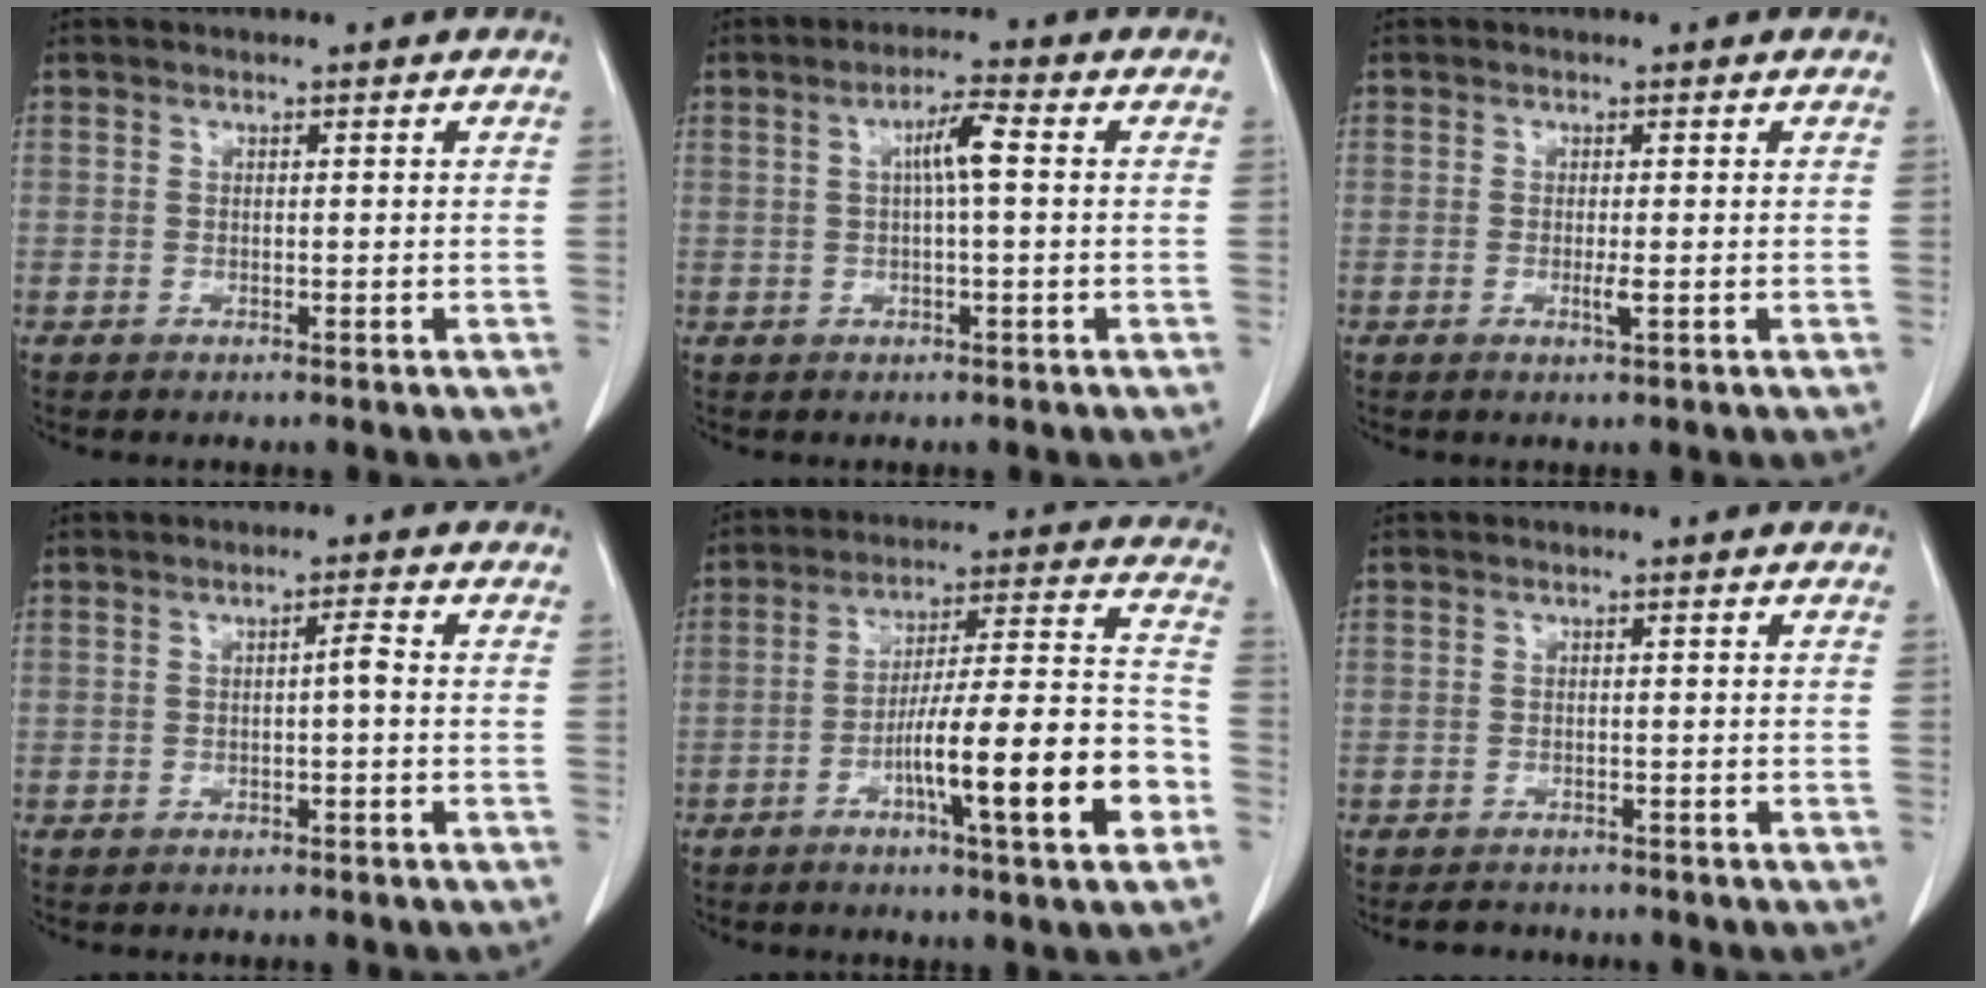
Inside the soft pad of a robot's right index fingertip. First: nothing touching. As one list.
[{"total": 4.3, "force": [0.7, 0.4, 4.2], "torque": [-0.075, 0.011, 0.010]}, {"total": 1.3, "force": [-0.3, 0.0, 1.3], "torque": [-0.023, -0.004, -0.005]}, {"total": 1.5, "force": [-0.3, 0.1, 1.5], "torque": [-0.022, 0.003, -0.005]}, {"total": 16.5, "force": [-6.3, 1.1, 15.2], "torque": [-0.241, 0.009, -0.096]}, {"total": 3.0, "force": [-2.6, 1.3, 0.3], "torque": [-0.008, -0.002, -0.038]}]